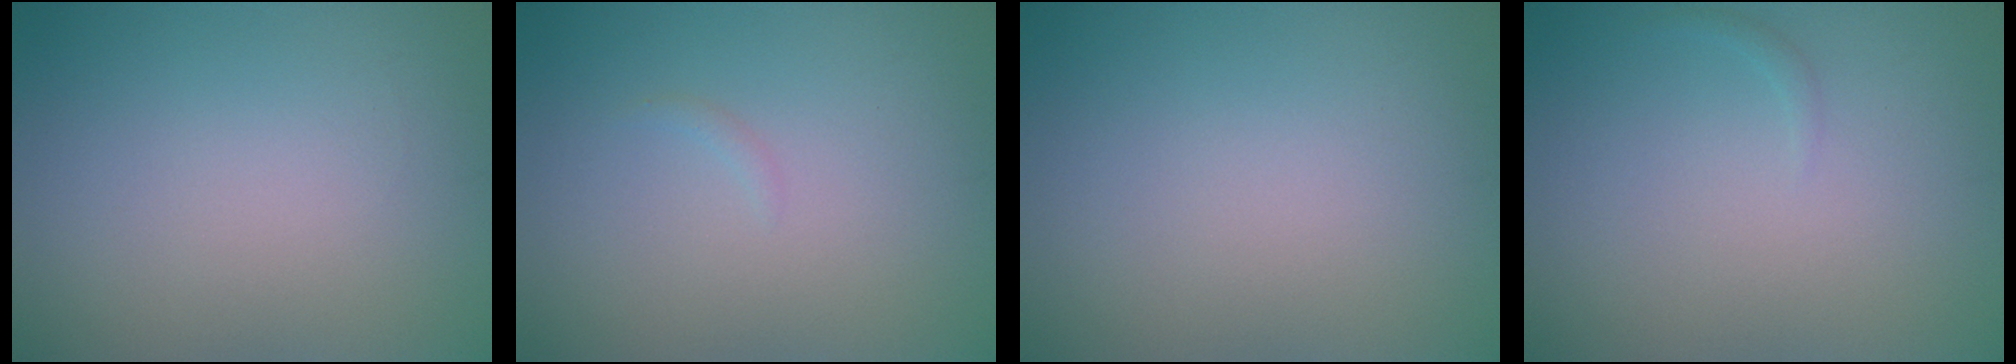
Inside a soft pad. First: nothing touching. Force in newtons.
{"total": 0.5, "press": 0.5, "slide": 0.1}
{"total": 0.0}
{"total": 0.5, "press": 0.5, "slide": 0.1}